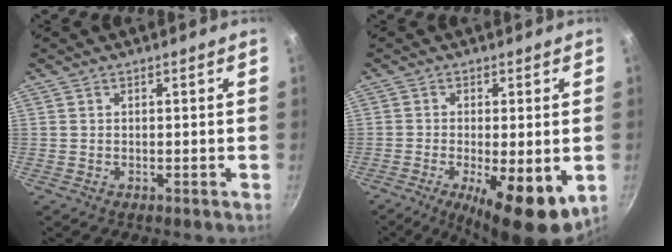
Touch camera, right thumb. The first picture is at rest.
{"total": 12.4, "force": [-3.7, 3.9, 11.1], "torque": [-0.168, -0.009, -0.048]}